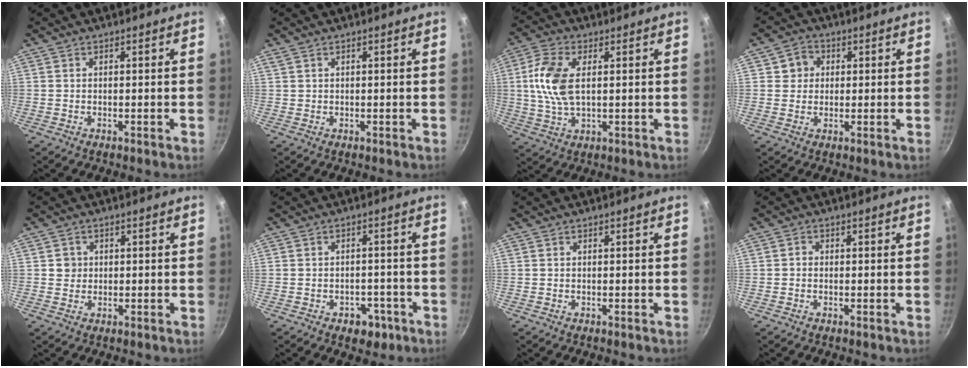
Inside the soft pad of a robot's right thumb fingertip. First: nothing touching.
{"total": 0.6, "force": [0.4, 0.3, 0.3], "torque": [-0.007, 0.003, 0.010]}
{"total": 10.2, "force": [1.6, 5.4, 8.4], "torque": [-0.172, 0.007, 0.028]}
{"total": 4.5, "force": [1.0, 4.2, 1.3], "torque": [0.013, 0.004, 0.008]}
{"total": 2.4, "force": [0.3, 2.4, 0.5], "torque": [0.005, 0.005, 0.002]}
{"total": 5.1, "force": [-2.5, 3.7, 2.5], "torque": [-0.008, 0.022, -0.021]}
{"total": 0.0}
{"total": 1.1, "force": [-0.1, 1.0, 0.5], "torque": [-0.008, 0.005, -0.004]}